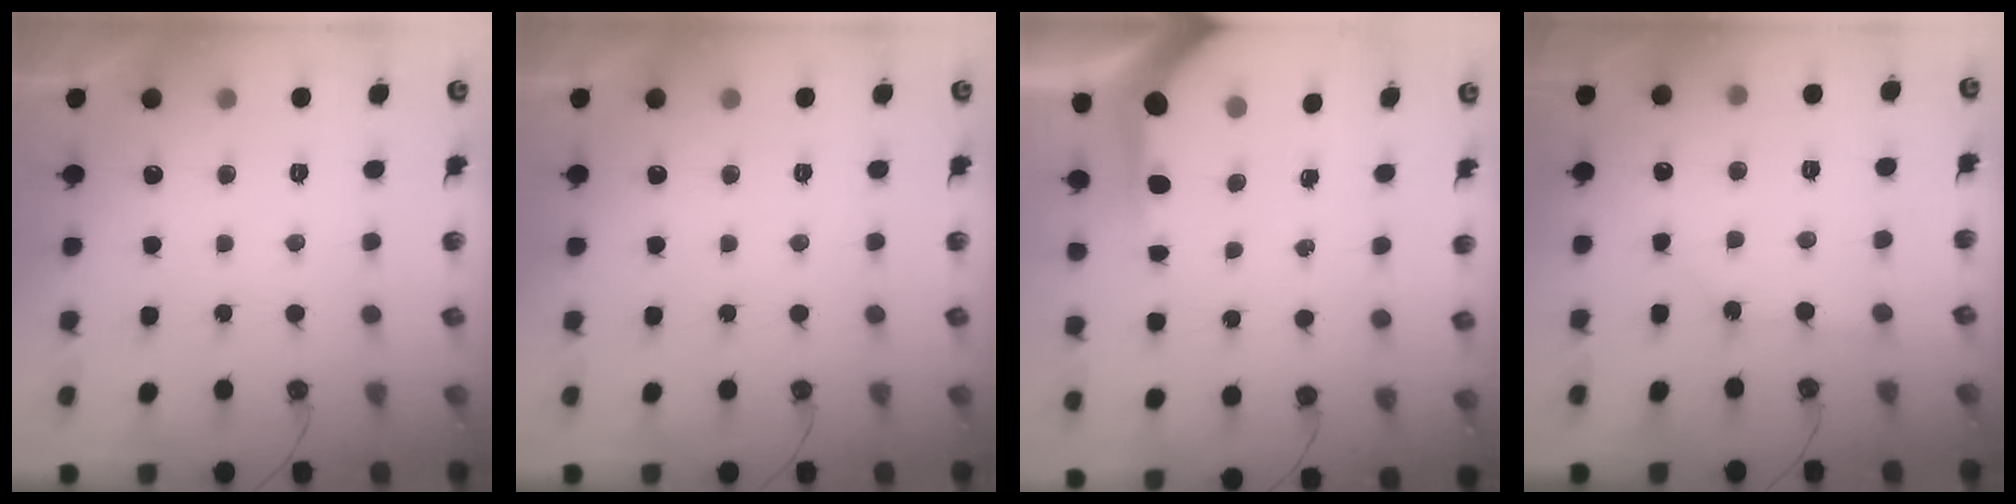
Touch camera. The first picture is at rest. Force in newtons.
{"total": 0.0}
{"total": 5.7, "press": 5.7, "slide": 0.3}
{"total": 2.3, "press": 2.3, "slide": 0.4}